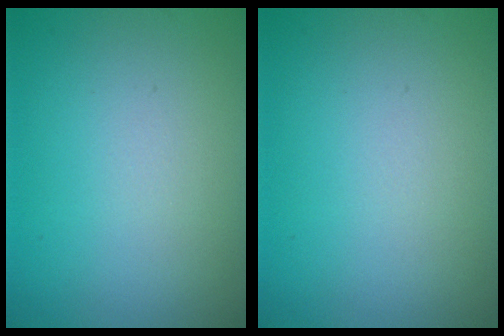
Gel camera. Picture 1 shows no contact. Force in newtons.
{"total": 0.0}